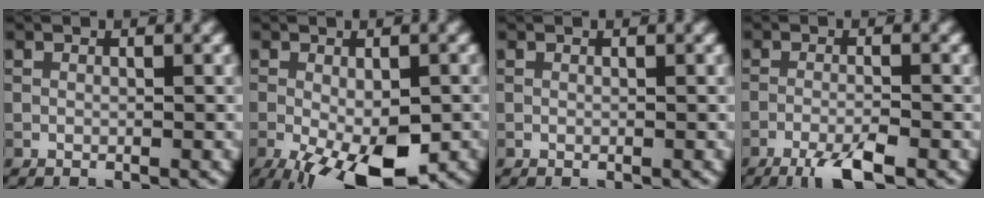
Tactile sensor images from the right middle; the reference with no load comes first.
{"total": 9.7, "force": [-4.4, 3.7, 7.9], "torque": [-0.147, -0.026, -0.055]}
{"total": 0.0}
{"total": 3.8, "force": [-2.5, 0.6, 2.8], "torque": [-0.053, 0.000, -0.052]}